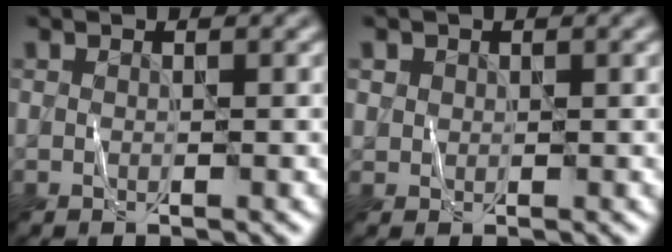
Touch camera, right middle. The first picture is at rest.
{"total": 0.9, "force": [0.3, 0.9, 0.1], "torque": [0.005, -0.002, 0.007]}